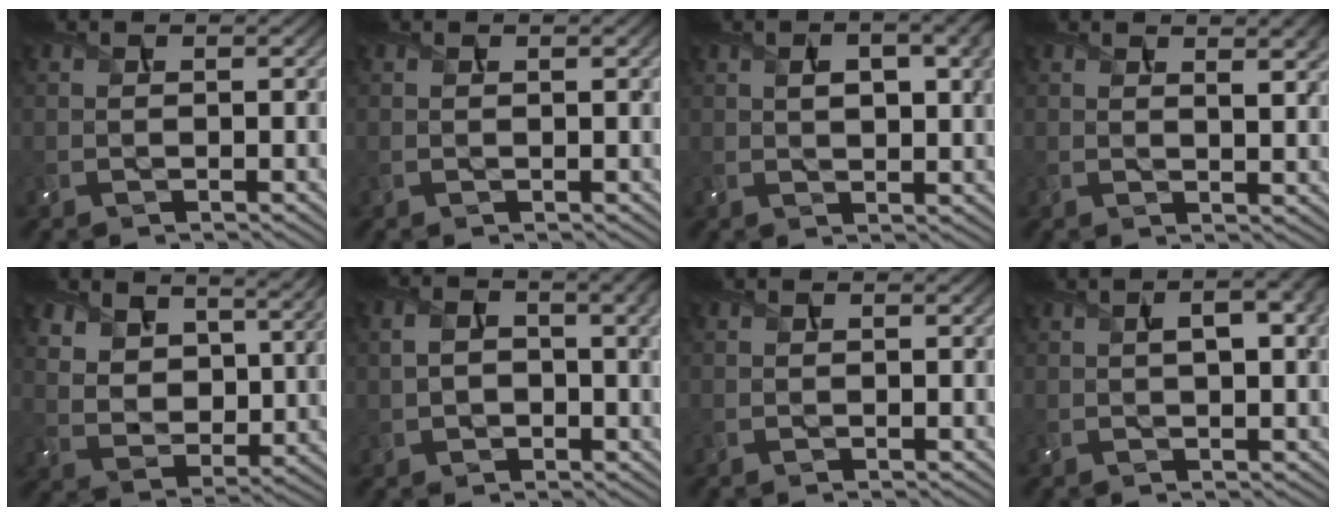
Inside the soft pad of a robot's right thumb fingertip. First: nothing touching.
{"total": 0.7, "force": [0.4, 0.2, 0.6], "torque": [-0.011, 0.000, 0.006]}
{"total": 9.0, "force": [2.8, 4.0, 7.6], "torque": [-0.120, 0.010, 0.043]}
{"total": 4.2, "force": [2.2, 1.3, 3.4], "torque": [-0.053, 0.000, 0.039]}
{"total": 10.5, "force": [7.3, 5.5, 5.2], "torque": [-0.129, -0.014, 0.127]}
{"total": 7.5, "force": [0.9, 4.8, 5.7], "torque": [-0.103, -0.004, 0.023]}
{"total": 0.0}
{"total": 6.1, "force": [1.8, 2.1, 5.4], "torque": [-0.082, 0.014, 0.023]}